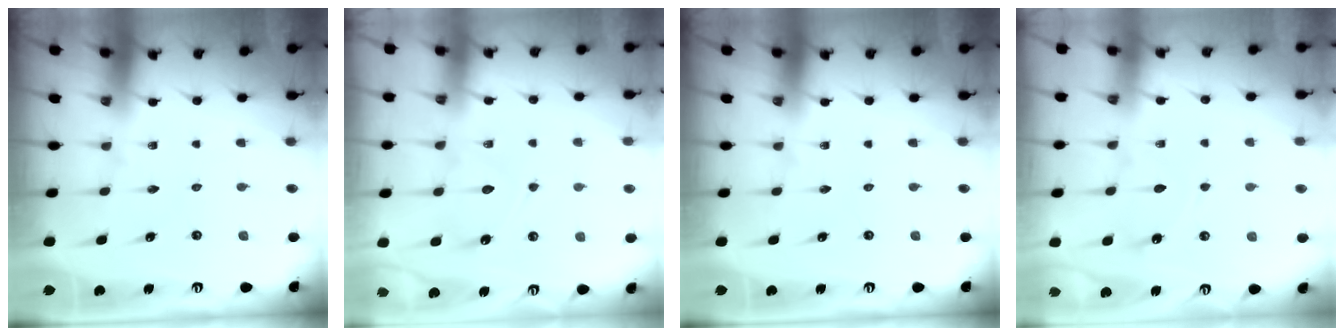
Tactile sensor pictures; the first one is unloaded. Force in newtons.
{"total": 10.8, "press": 10.7, "slide": 1.0}
{"total": 0.0}
{"total": 6.7, "press": 6.7, "slide": 0.7}